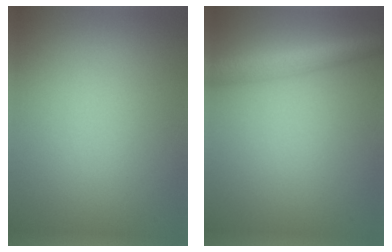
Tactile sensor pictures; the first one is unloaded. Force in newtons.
{"total": 4.2, "press": 4.2, "slide": 0.2}